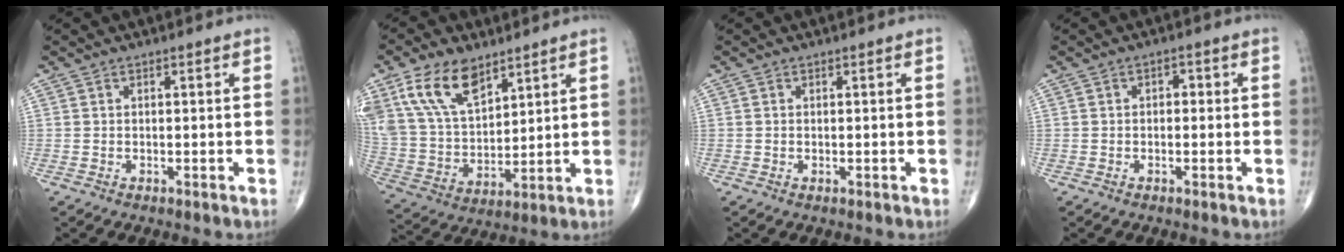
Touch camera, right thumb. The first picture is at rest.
{"total": 15.6, "force": [9.1, 8.4, 9.5], "torque": [-0.161, -0.030, 0.186]}
{"total": 0.0}
{"total": 1.6, "force": [0.1, 1.1, 1.2], "torque": [-0.005, 0.005, -0.005]}